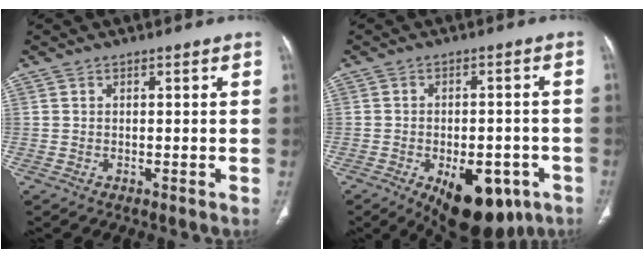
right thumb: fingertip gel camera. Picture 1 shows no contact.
{"total": 14.9, "force": [-7.0, 7.8, 10.6], "torque": [-0.118, 0.014, -0.084]}